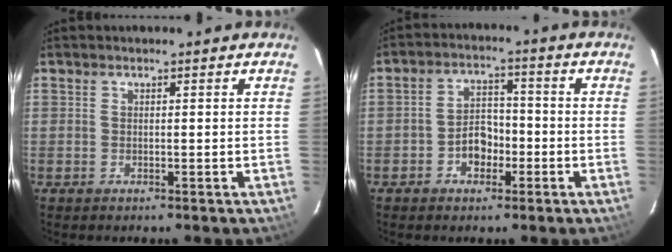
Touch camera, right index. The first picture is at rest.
{"total": 5.6, "force": [-2.3, 4.0, 3.2], "torque": [-0.060, 0.017, -0.032]}